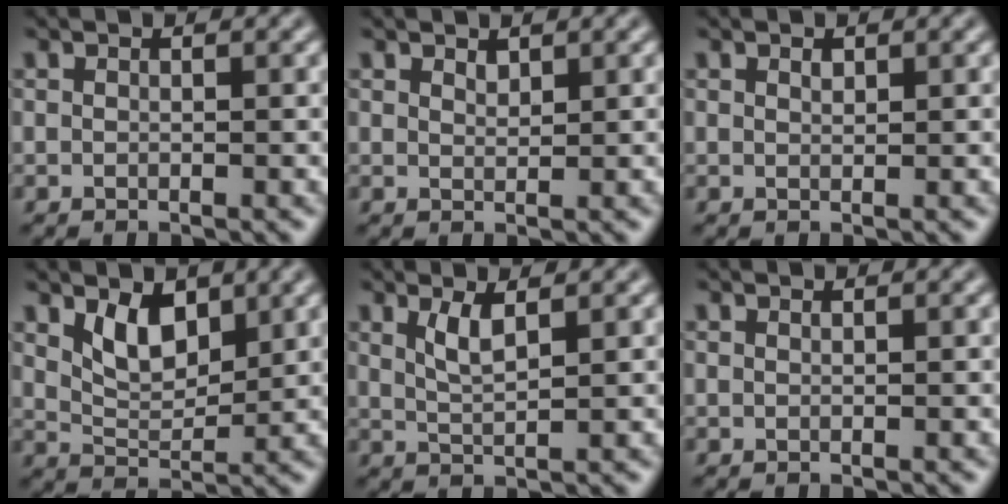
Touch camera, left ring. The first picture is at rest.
{"total": 0.9, "force": [0.8, 0.3, 0.3], "torque": [-0.007, -0.002, 0.016]}
{"total": 0.6, "force": [0.4, 0.3, 0.3], "torque": [-0.006, -0.002, 0.009]}
{"total": 3.6, "force": [2.0, 1.9, 2.4], "torque": [-0.050, -0.007, 0.037]}
{"total": 2.2, "force": [1.2, 0.5, 1.8], "torque": [-0.036, -0.005, 0.025]}
{"total": 0.0}